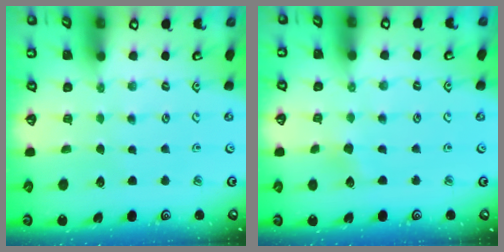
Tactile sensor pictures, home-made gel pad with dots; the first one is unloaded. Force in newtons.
{"total": 4.4, "press": 4.4, "slide": 0.3}